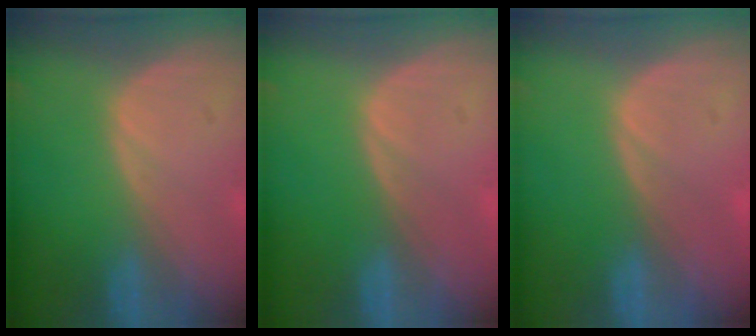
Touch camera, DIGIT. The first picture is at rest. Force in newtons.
{"total": 0.0}
{"total": 0.0}